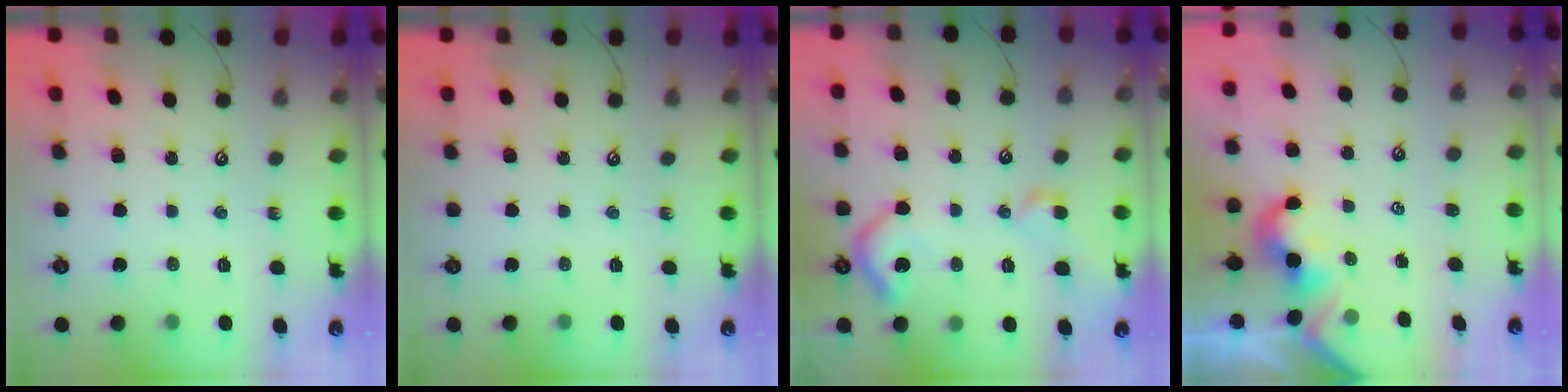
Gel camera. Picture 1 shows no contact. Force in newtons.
{"total": 0.0}
{"total": 8.8, "press": 8.7, "slide": 1.1}
{"total": 1.9, "press": 1.8, "slide": 0.6}